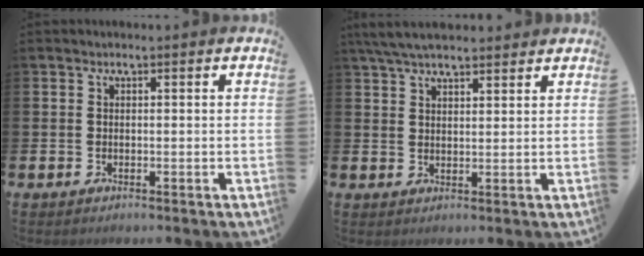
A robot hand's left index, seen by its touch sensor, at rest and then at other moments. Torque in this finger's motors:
{"motor_torque": [0.21, -0.40, 0.90, 0.21]}